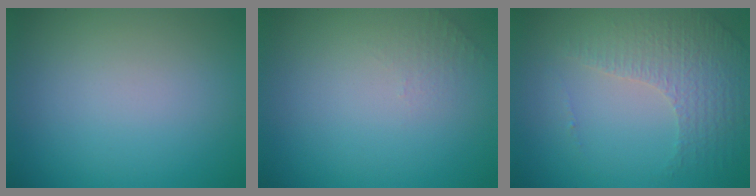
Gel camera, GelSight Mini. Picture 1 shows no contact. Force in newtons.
{"total": 0.5, "press": 0.4, "slide": 0.4}
{"total": 4.4, "press": 3.0, "slide": 3.3}